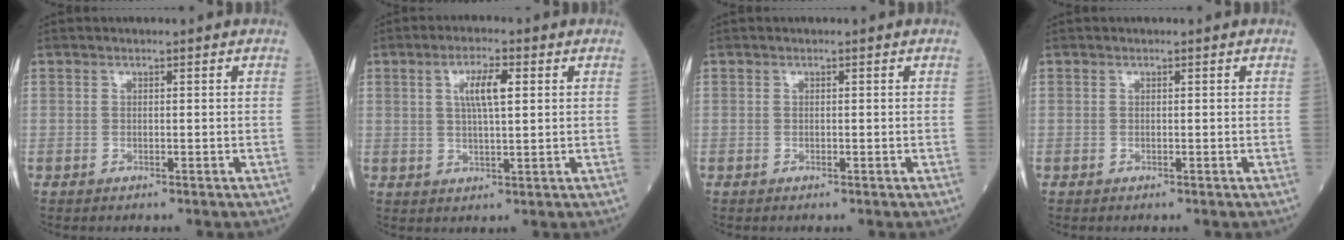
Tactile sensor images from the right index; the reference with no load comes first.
{"total": 5.4, "force": [1.6, 1.0, 5.0], "torque": [-0.096, 0.006, 0.030]}
{"total": 0.0}
{"total": 0.0}